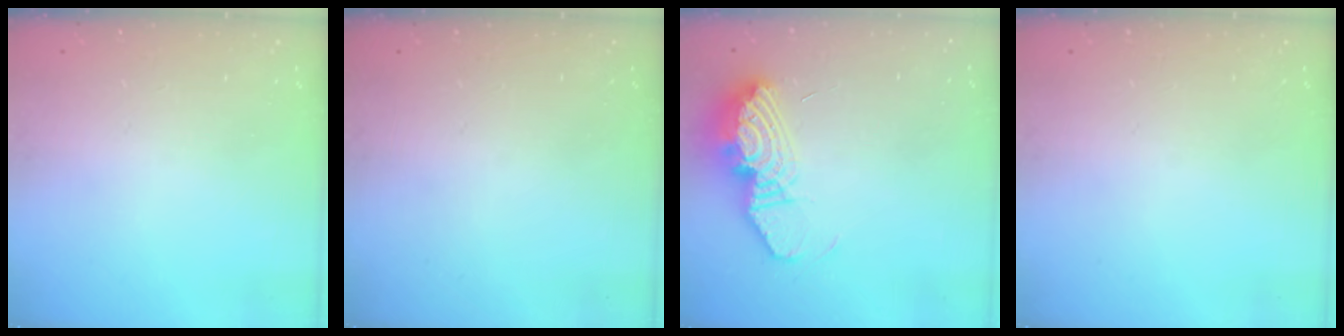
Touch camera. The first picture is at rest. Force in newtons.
{"total": 0.0}
{"total": 13.3, "press": 13.3, "slide": 1.1}
{"total": 0.0}